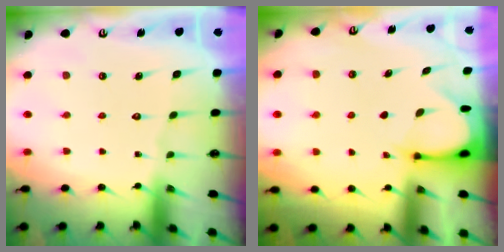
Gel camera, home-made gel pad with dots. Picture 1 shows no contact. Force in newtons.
{"total": 3.4, "press": 3.4, "slide": 0.3}